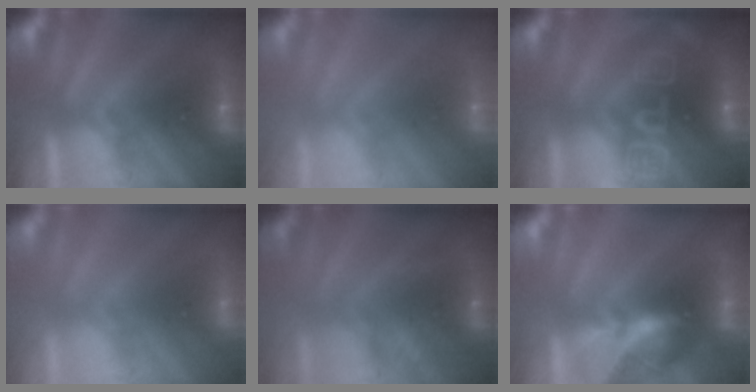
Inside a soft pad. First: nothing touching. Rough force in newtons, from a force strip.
{"total": 6.9}
{"total": 7.6}
{"total": 2.7}
{"total": 2.5}
{"total": 2.8}